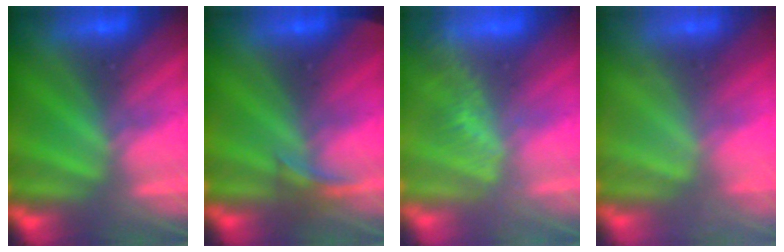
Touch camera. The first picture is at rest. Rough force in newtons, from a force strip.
{"total": 2.8}
{"total": 2.9}
{"total": 2.2}